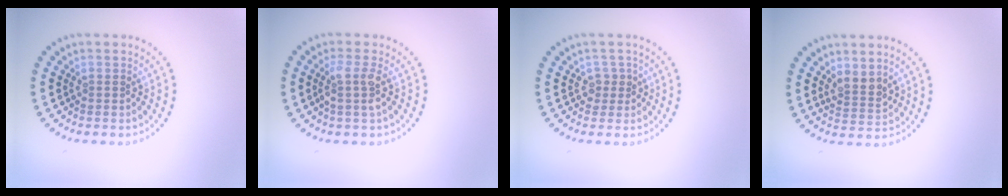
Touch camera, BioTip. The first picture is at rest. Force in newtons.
{"total": 2.1, "press": 1.7, "slide": 1.3}
{"total": 1.3, "press": 1.0, "slide": 0.9}
{"total": 2.0, "press": 1.6, "slide": 1.2}